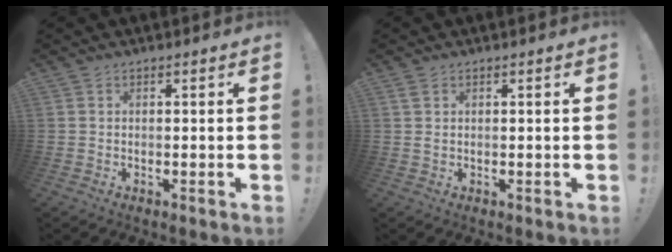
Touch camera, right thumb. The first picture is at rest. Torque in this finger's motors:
{"motor_torque": [0.01, -0.02, 0.13, 0.15, 0.00]}